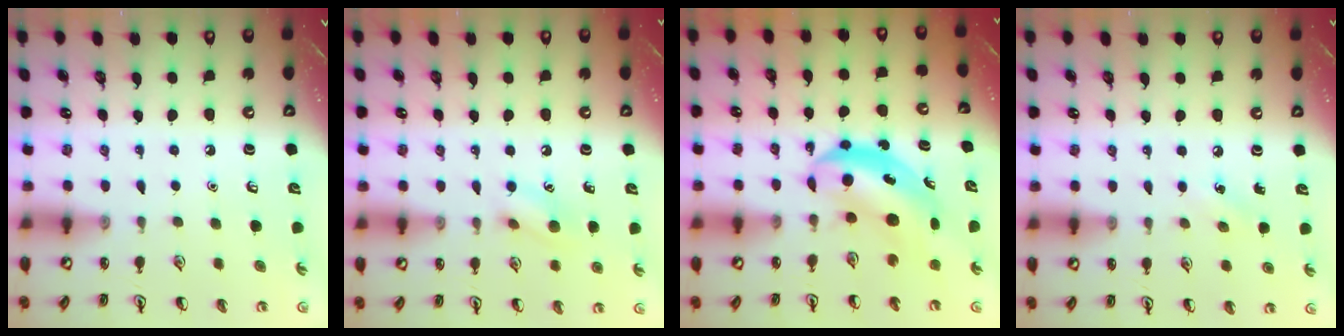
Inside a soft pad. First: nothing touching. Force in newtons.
{"total": 7.9, "press": 7.8, "slide": 0.8}
{"total": 5.7, "press": 5.5, "slide": 1.6}
{"total": 4.9, "press": 4.6, "slide": 1.7}